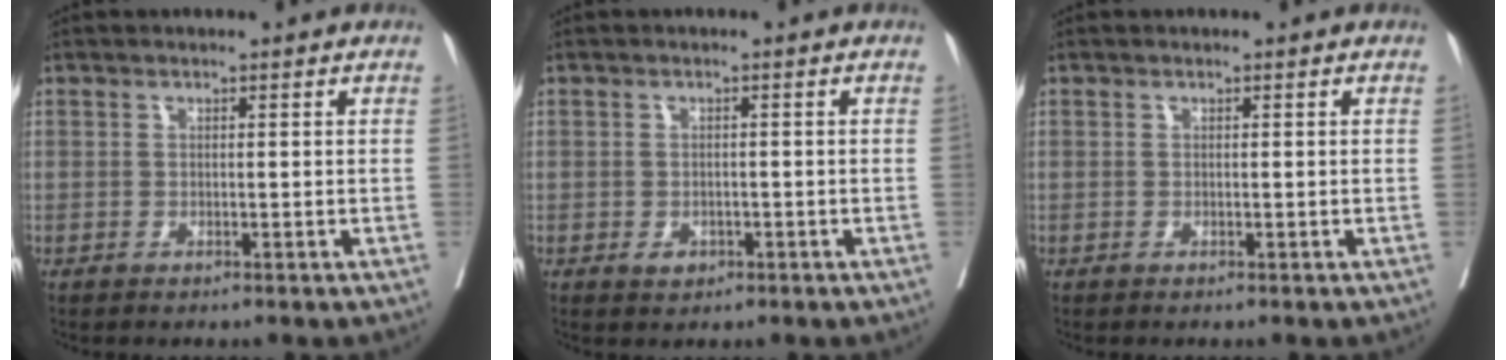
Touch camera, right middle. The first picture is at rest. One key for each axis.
{"total": 1.8, "fx": -0.8, "fy": 1.4, "fz": 0.9, "tx": -0.009, "ty": 0.004, "tz": -0.003}
{"total": 0.0}